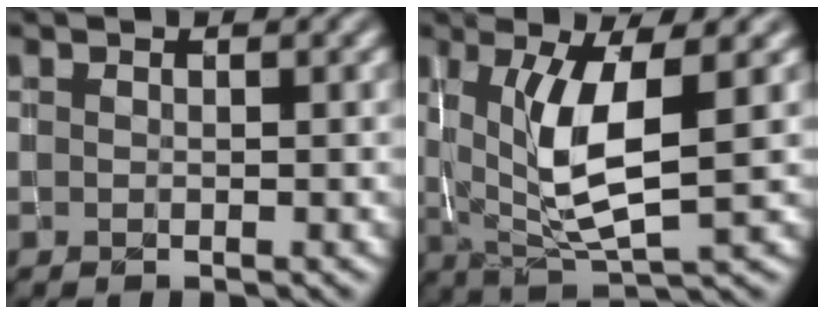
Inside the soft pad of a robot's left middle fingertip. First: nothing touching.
{"total": 6.6, "force": [0.7, 1.7, 6.3], "torque": [-0.123, -0.013, 0.020]}